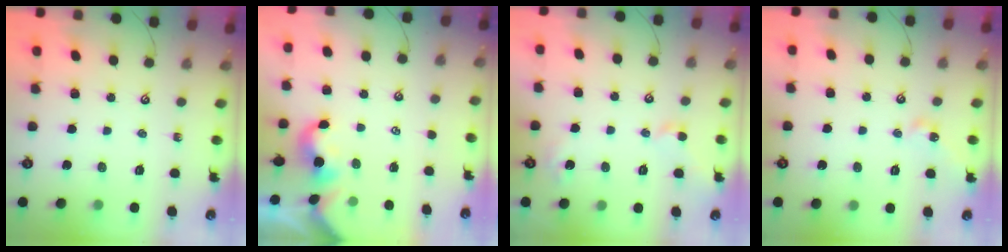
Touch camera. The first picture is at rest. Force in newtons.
{"total": 3.2, "press": 3.2, "slide": 0.1}
{"total": 2.7, "press": 2.6, "slide": 0.6}
{"total": 6.0, "press": 5.9, "slide": 0.7}